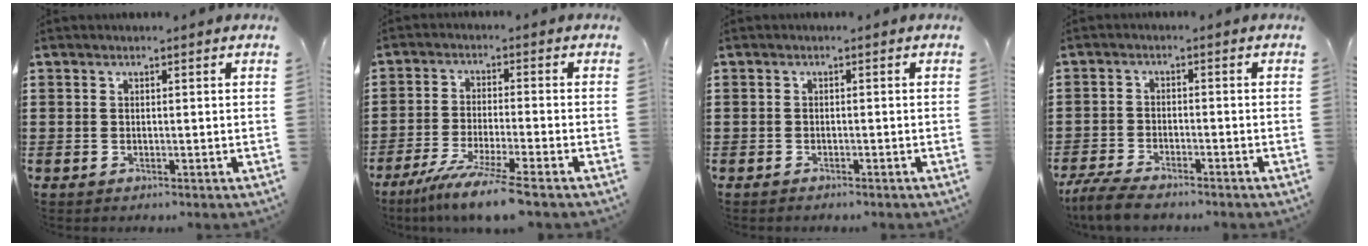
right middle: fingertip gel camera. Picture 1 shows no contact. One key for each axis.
{"total": 6.8, "fx": -5.5, "fy": -0.6, "fz": 4.0, "tx": -0.080, "ty": -0.023, "tz": -0.105}
{"total": 0.8, "fx": -0.7, "fy": 0.3, "fz": 0.0, "tx": 0.000, "ty": 0.002, "tz": -0.017}
{"total": 4.6, "fx": -4.2, "fy": 0.6, "fz": 1.6, "tx": -0.047, "ty": -0.007, "tz": -0.088}